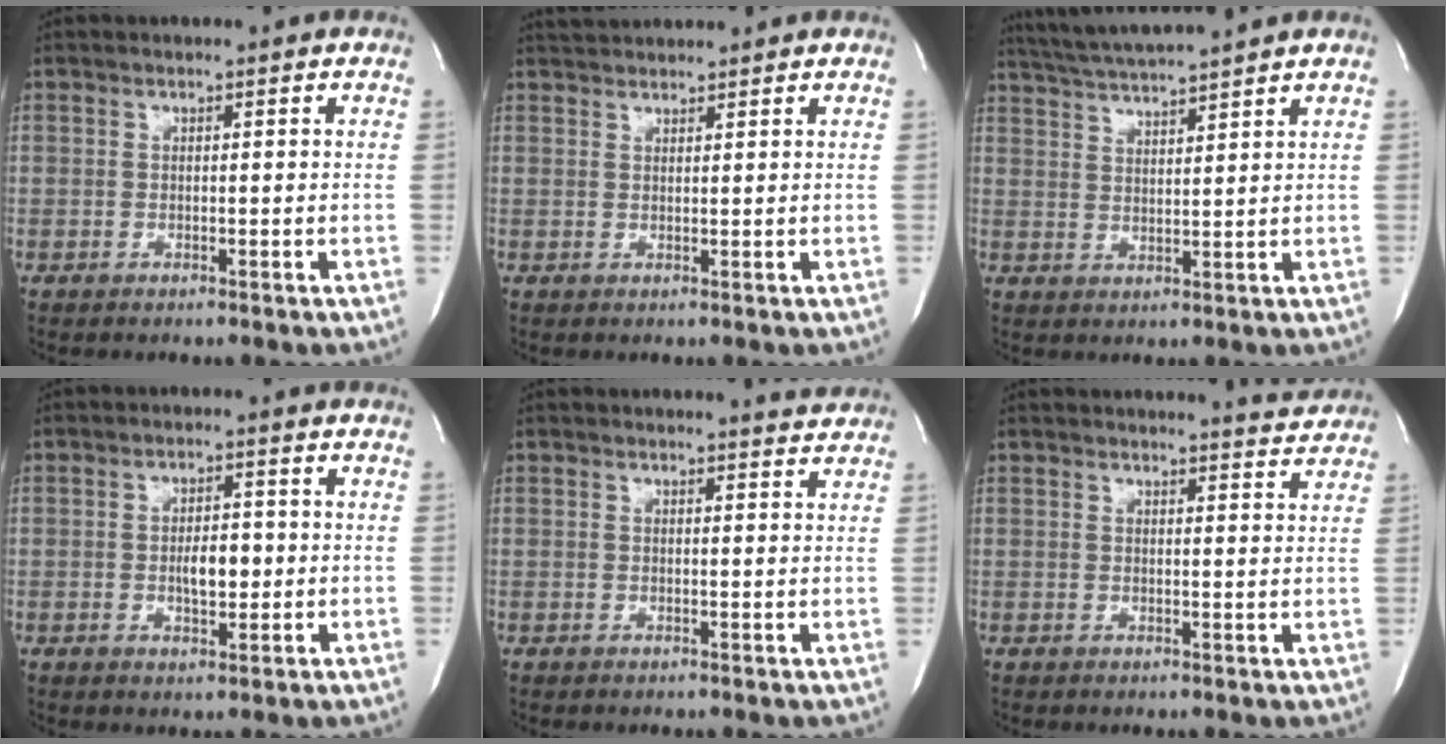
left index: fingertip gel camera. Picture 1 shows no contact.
{"total": 3.5, "force": [3.5, 0.3, 0.6], "torque": [-0.014, 0.028, 0.061]}
{"total": 8.8, "force": [8.0, -1.4, 3.3], "torque": [-0.065, 0.011, 0.135]}
{"total": 4.2, "force": [-0.7, 1.8, 3.7], "torque": [-0.060, -0.004, -0.007]}
{"total": 2.5, "force": [2.5, -0.1, 0.1], "torque": [-0.006, -0.013, 0.017]}
{"total": 4.3, "force": [4.3, -0.1, 0.2], "torque": [-0.008, -0.019, 0.038]}